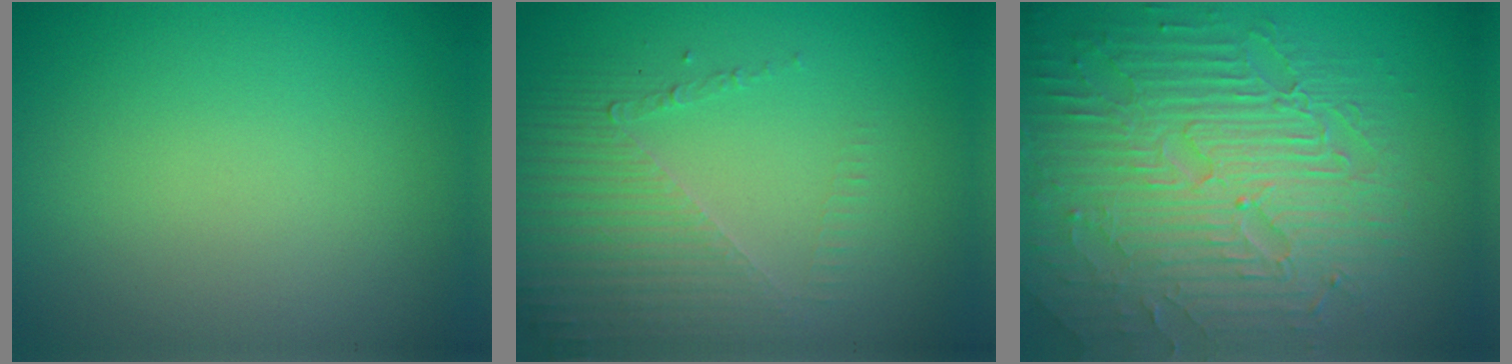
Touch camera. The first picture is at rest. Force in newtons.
{"total": 5.2, "press": 3.1, "slide": 4.2}
{"total": 9.0, "press": 6.2, "slide": 6.6}